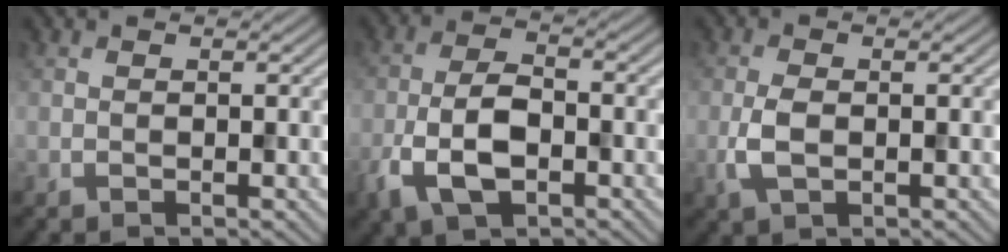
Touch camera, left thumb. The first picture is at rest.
{"total": 7.4, "force": [-3.0, 3.8, 5.7], "torque": [-0.124, -0.003, -0.067]}
{"total": 3.3, "force": [-0.5, 1.7, 2.8], "torque": [-0.069, -0.004, -0.012]}